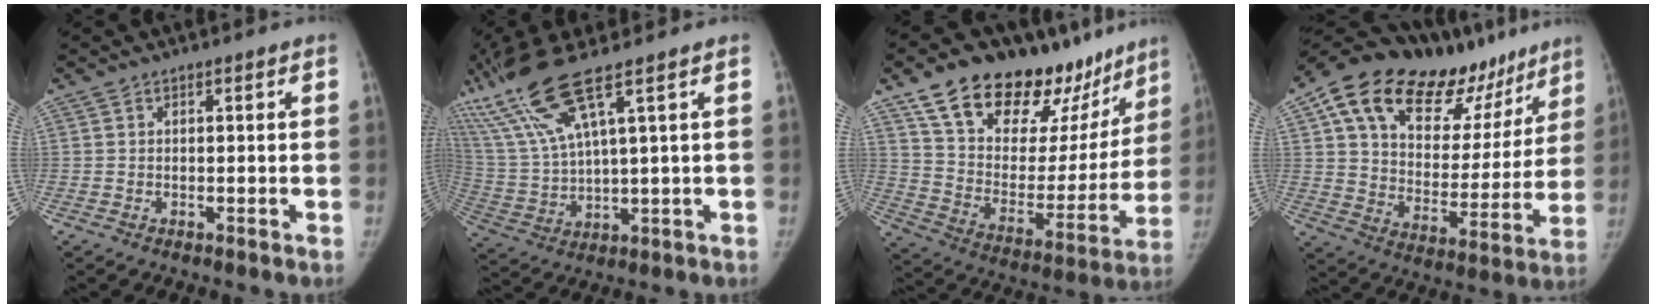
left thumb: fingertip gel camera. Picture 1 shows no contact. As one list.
[{"total": 15.3, "force": [8.7, 2.0, 12.5], "torque": [-0.287, -0.025, 0.182]}, {"total": 29.5, "force": [20.2, 14.7, 15.8], "torque": [-0.198, -0.062, 0.314]}, {"total": 28.6, "force": [18.2, 14.7, 16.6], "torque": [-0.216, -0.022, 0.289]}]